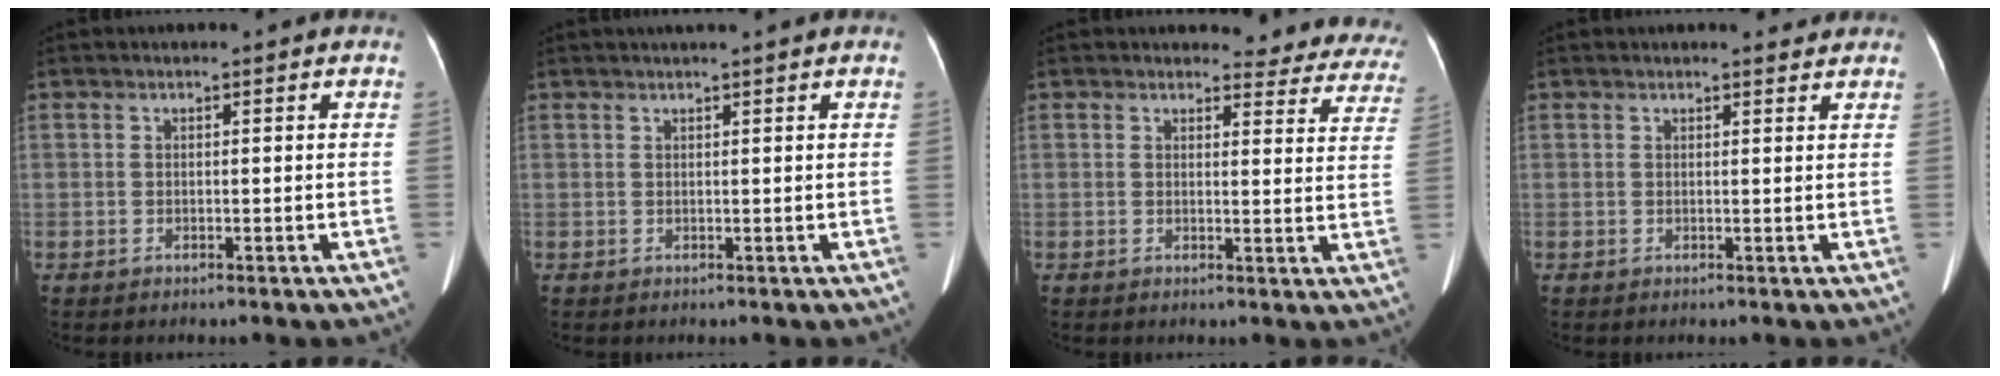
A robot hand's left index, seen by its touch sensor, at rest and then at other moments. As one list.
[{"total": 2.9, "force": [2.4, -0.2, 1.6], "torque": [-0.015, 0.027, 0.035]}, {"total": 11.9, "force": [11.3, 3.3, 1.1], "torque": [0.034, -0.056, 0.083]}, {"total": 2.4, "force": [2.2, 0.6, 0.7], "torque": [-0.008, 0.002, 0.024]}]